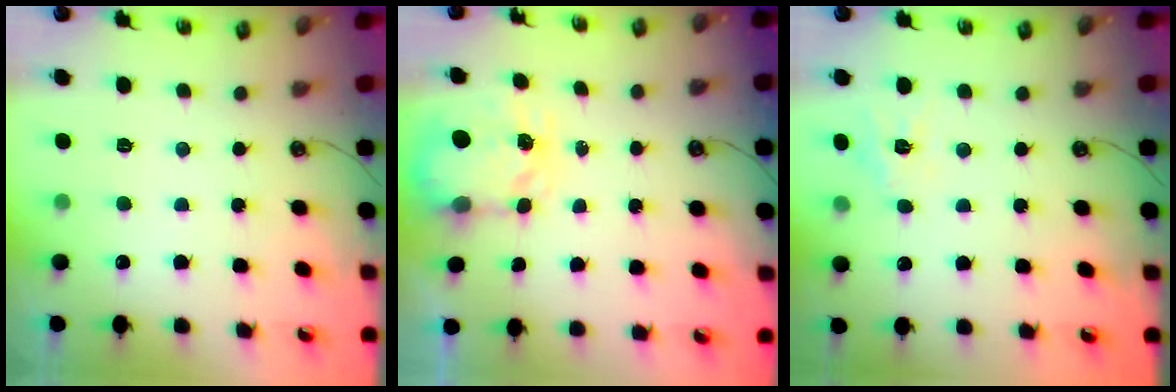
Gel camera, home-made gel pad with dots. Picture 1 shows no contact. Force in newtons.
{"total": 3.5, "press": 3.5, "slide": 0.4}
{"total": 6.8, "press": 6.8, "slide": 0.5}